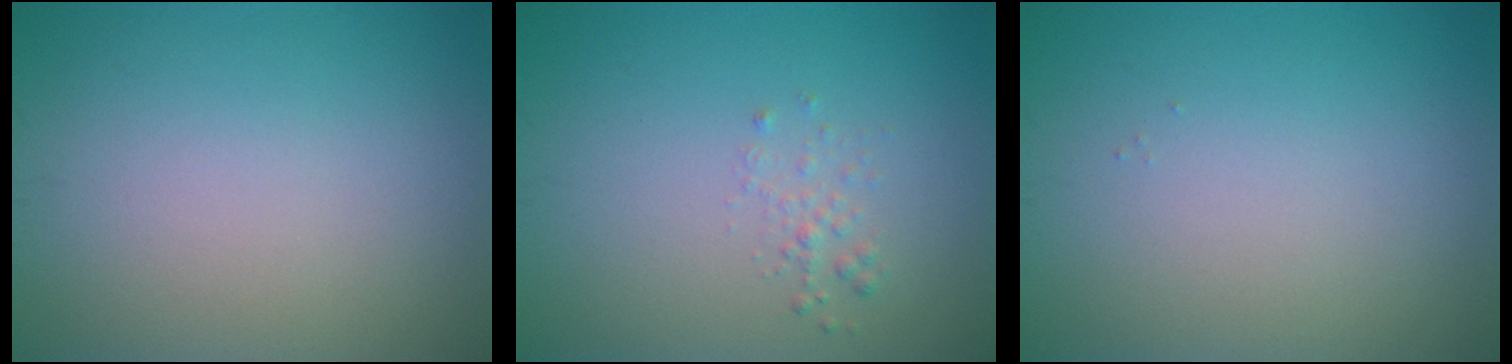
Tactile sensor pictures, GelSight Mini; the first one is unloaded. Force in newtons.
{"total": 1.0, "press": 1.0, "slide": 0.1}
{"total": 0.0}